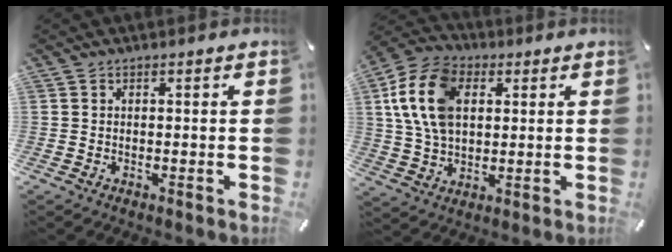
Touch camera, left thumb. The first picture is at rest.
{"total": 14.9, "force": [3.8, 10.5, 9.8], "torque": [-0.227, 0.014, 0.068]}